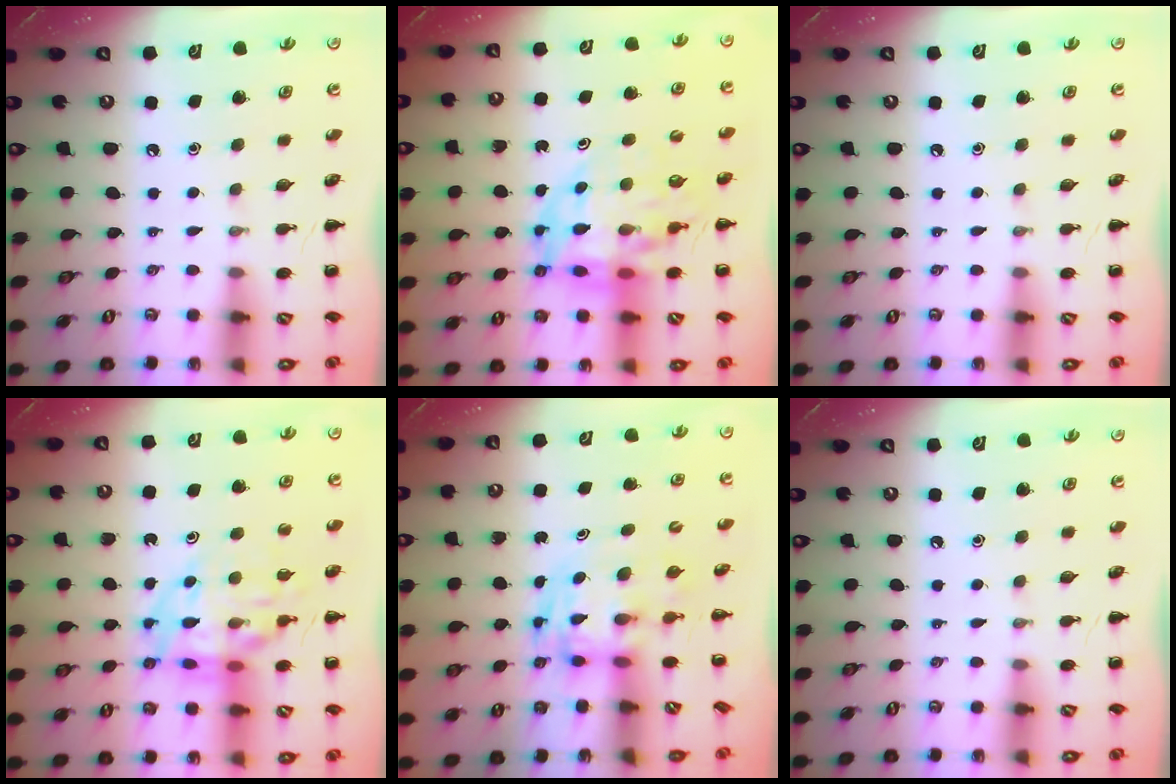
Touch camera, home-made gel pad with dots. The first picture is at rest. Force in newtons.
{"total": 12.6, "press": 12.0, "slide": 3.8}
{"total": 0.0}
{"total": 15.1, "press": 14.7, "slide": 3.3}
{"total": 3.3, "press": 3.2, "slide": 0.6}
{"total": 0.0}